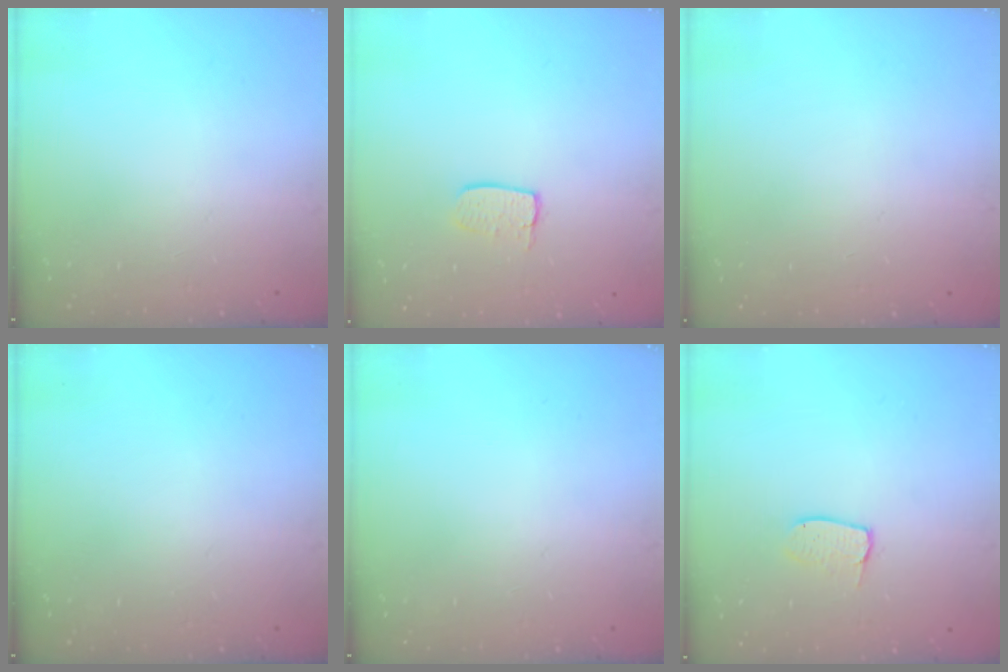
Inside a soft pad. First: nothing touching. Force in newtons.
{"total": 5.6, "press": 5.6, "slide": 0.4}
{"total": 0.0}
{"total": 0.0}
{"total": 0.0}
{"total": 4.3, "press": 4.3, "slide": 0.2}